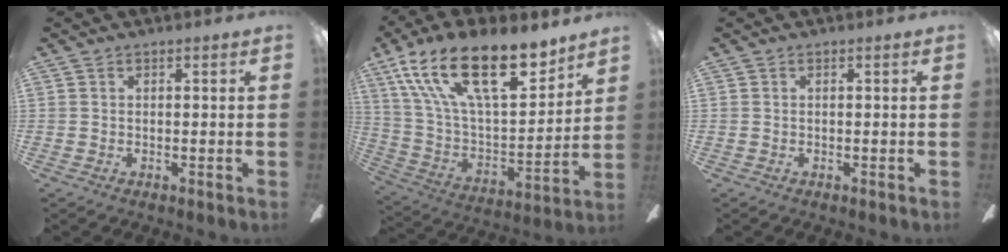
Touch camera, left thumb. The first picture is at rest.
{"total": 25.4, "force": [16.1, 10.4, 16.7], "torque": [-0.300, -0.095, 0.281]}
{"total": 0.0}